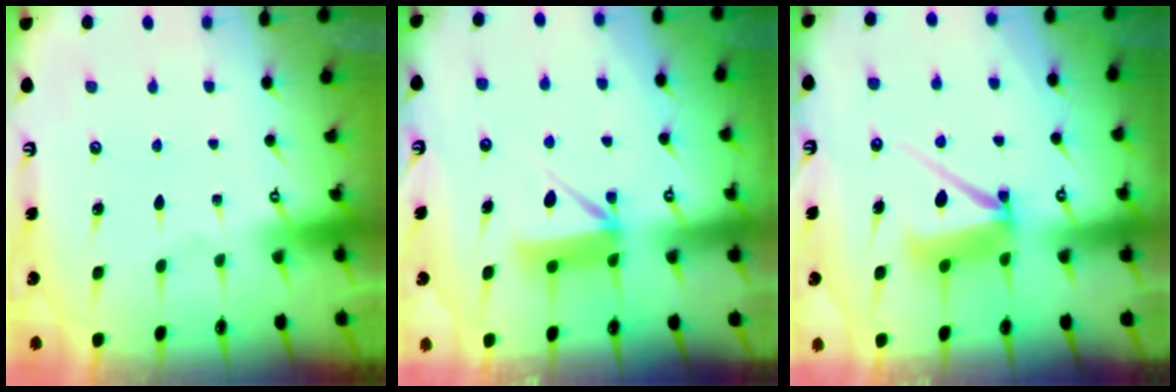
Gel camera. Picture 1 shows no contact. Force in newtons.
{"total": 9.3, "press": 9.3, "slide": 0.6}
{"total": 9.0, "press": 9.0, "slide": 1.0}